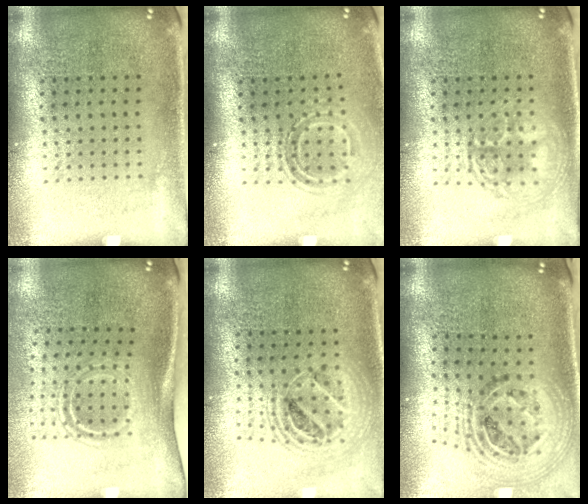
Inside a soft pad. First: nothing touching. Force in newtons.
{"total": 1.6, "press": 1.1, "slide": 1.2}
{"total": 1.4, "press": 1.4, "slide": 0.1}
{"total": 1.9, "press": 1.1, "slide": 1.5}
{"total": 1.8, "press": 1.5, "slide": 1.0}
{"total": 1.8, "press": 1.5, "slide": 1.1}